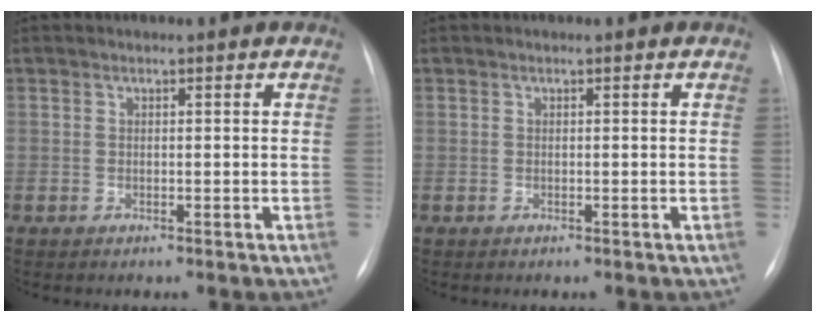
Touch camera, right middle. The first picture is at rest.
{"total": 0.0}